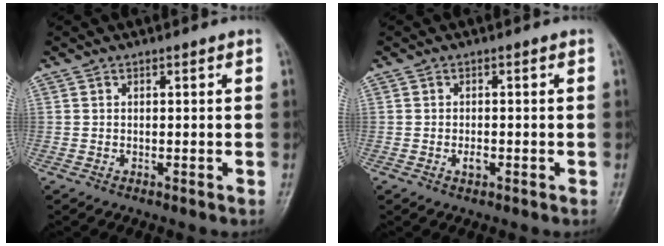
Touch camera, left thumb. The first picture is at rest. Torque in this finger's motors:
{"motor_torque": [-0.06, 0.07, 0.10, 0.04, 0.01]}